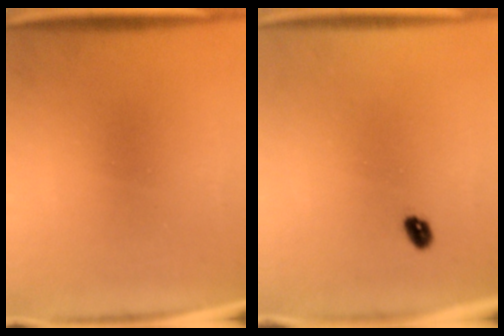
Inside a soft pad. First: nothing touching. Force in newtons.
{"total": 1.9}